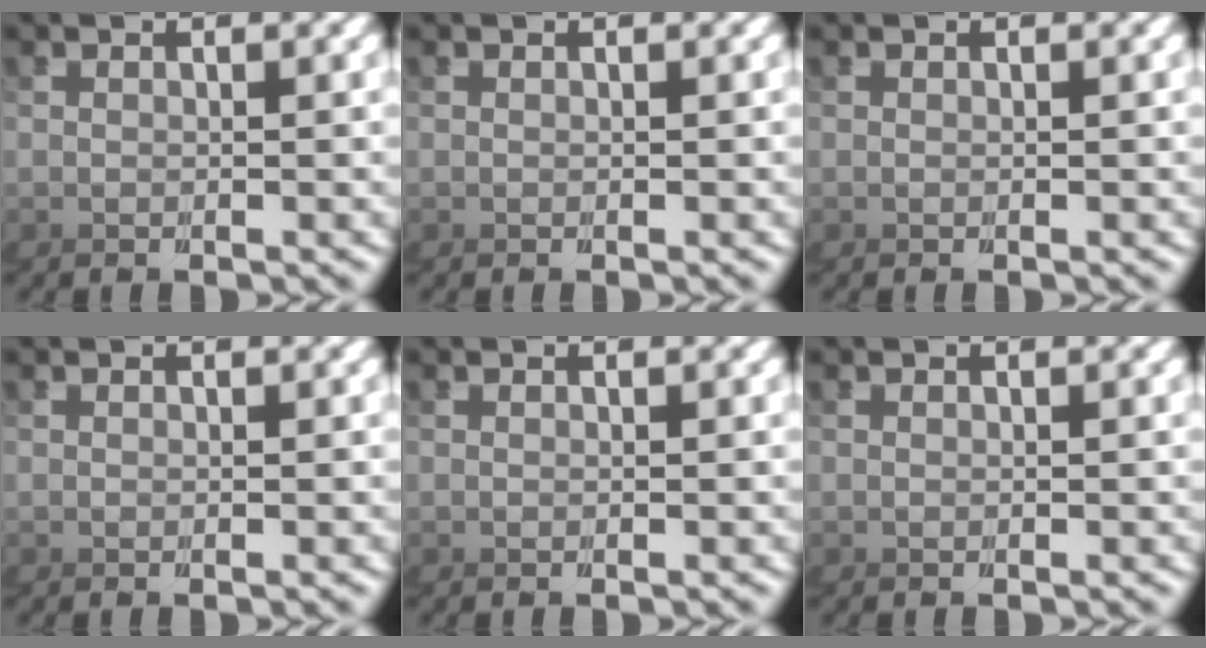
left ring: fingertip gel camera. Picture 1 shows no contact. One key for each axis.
{"total": 0.0}
{"total": 0.0}
{"total": 0.0}
{"total": 0.0}
{"total": 0.0}